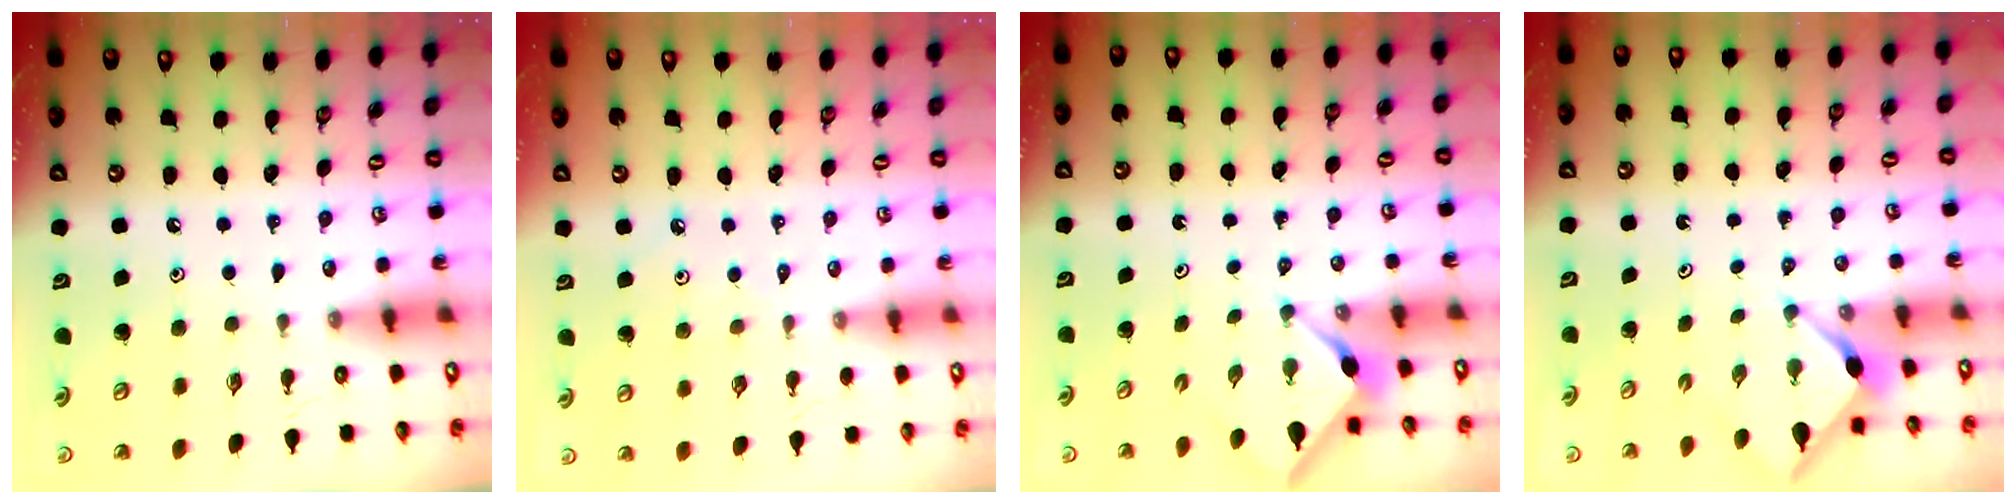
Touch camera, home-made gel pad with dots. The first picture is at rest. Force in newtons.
{"total": 2.7, "press": 2.6, "slide": 0.5}
{"total": 2.9, "press": 2.9, "slide": 0.3}
{"total": 2.6, "press": 2.5, "slide": 0.3}